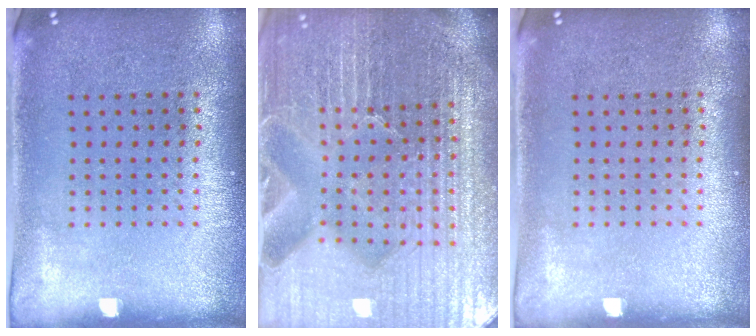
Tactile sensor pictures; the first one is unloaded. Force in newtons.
{"total": 6.6, "press": 5.9, "slide": 3.0}
{"total": 0.0}